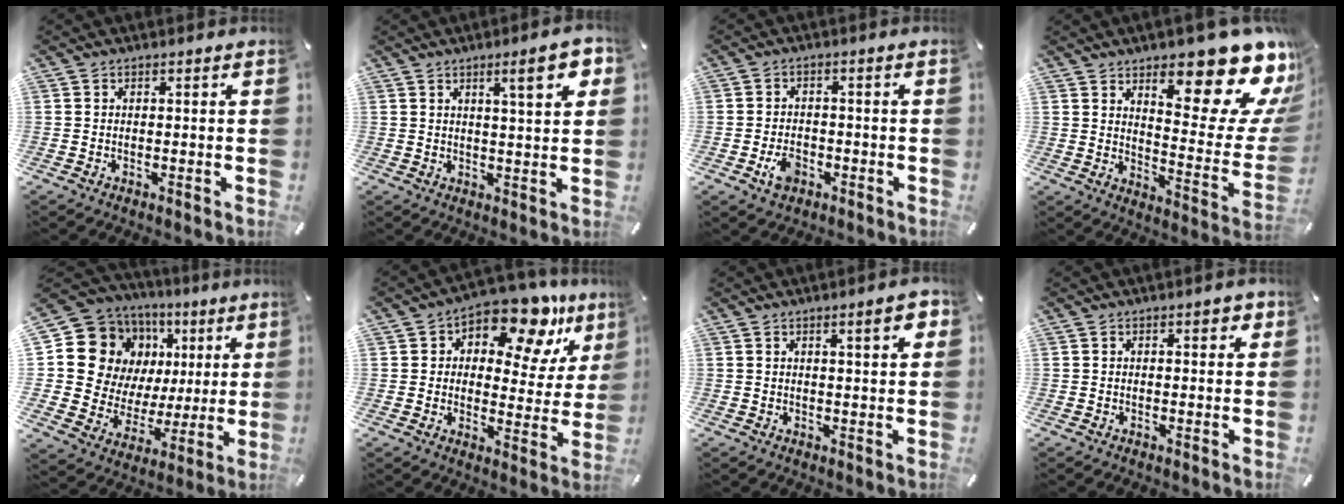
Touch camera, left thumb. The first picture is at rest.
{"total": 9.2, "force": [4.2, 1.9, 8.0], "torque": [-0.120, -0.011, 0.061]}
{"total": 4.8, "force": [-2.1, 3.4, 2.6], "torque": [-0.055, 0.007, -0.038]}
{"total": 20.8, "force": [13.4, 7.7, 13.9], "torque": [-0.166, -0.117, 0.214]}
{"total": 16.2, "force": [5.8, 13.8, 6.2], "torque": [-0.099, -0.040, 0.130]}
{"total": 13.2, "force": [8.9, 6.5, 7.3], "torque": [-0.102, -0.064, 0.152]}
{"total": 5.3, "force": [2.4, 1.3, 4.5], "torque": [-0.066, -0.005, 0.035]}
{"total": 1.7, "force": [0.7, 0.8, 1.3], "torque": [-0.010, 0.000, 0.008]}